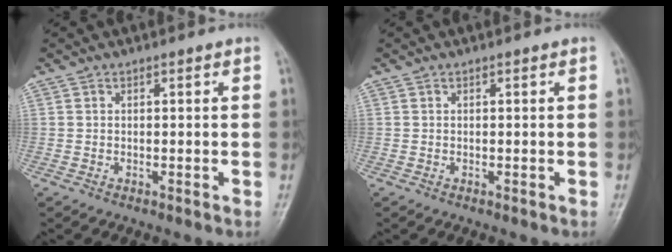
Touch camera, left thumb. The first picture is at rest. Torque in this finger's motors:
{"motor_torque": [0.00, 0.00, 0.00, 0.00, 0.00]}